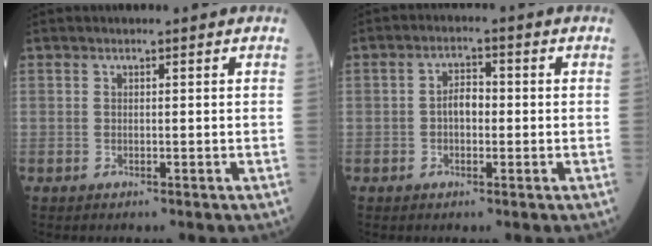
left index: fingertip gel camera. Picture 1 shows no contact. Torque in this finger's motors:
{"motor_torque": [0.14, -0.06, 0.10, 0.05]}